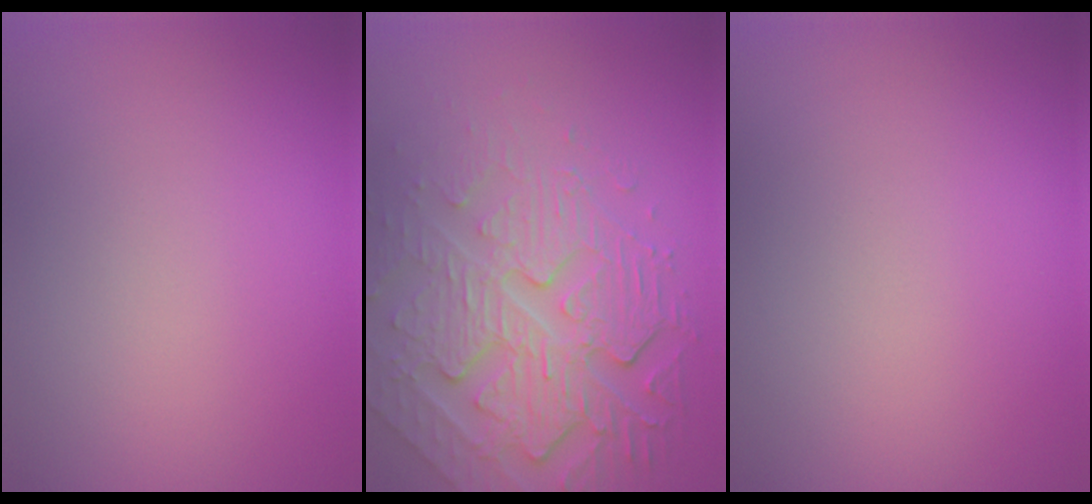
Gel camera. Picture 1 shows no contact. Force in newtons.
{"total": 7.6, "press": 5.4, "slide": 5.3}
{"total": 0.0}